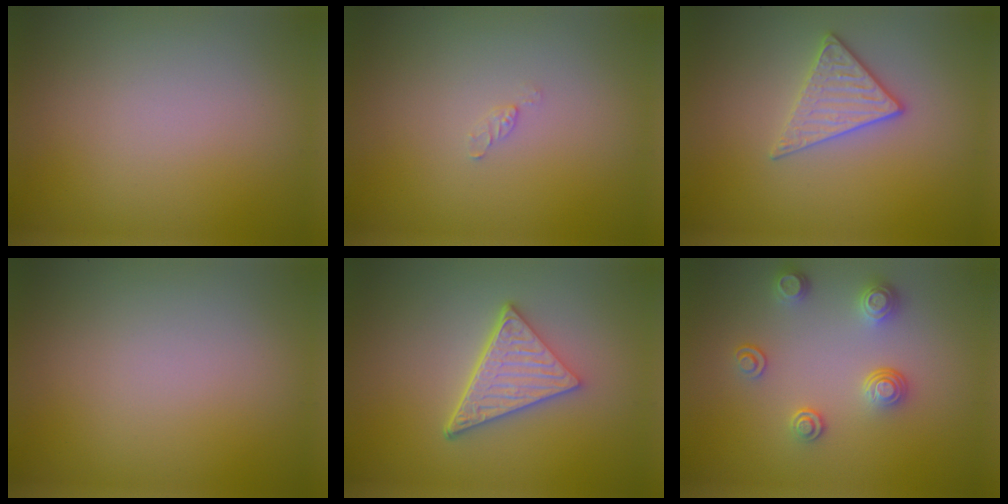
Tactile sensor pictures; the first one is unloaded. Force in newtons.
{"total": 0.6, "press": 0.6, "slide": 0.1}
{"total": 2.7, "press": 2.5, "slide": 1.1}
{"total": 0.0}
{"total": 4.9, "press": 3.7, "slide": 3.2}
{"total": 2.9, "press": 2.6, "slide": 1.4}